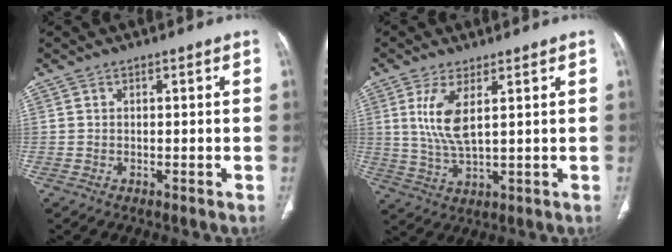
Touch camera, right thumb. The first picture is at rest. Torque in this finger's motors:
{"motor_torque": [-0.83, 0.74, 0.85, 0.38, 0.07]}